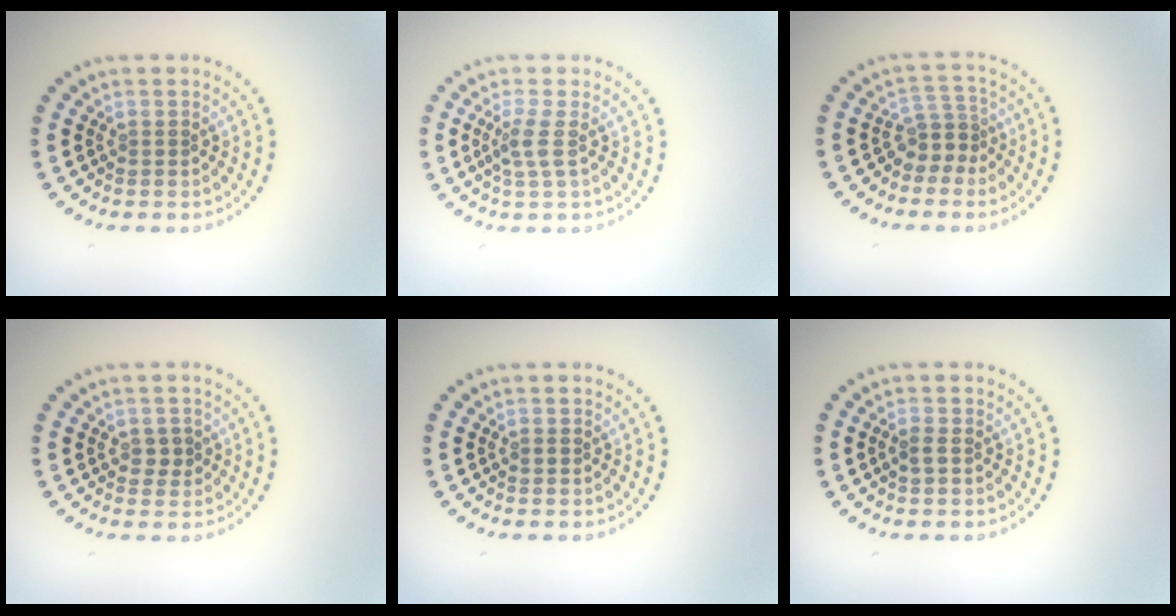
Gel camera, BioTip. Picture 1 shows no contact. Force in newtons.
{"total": 2.1, "press": 1.6, "slide": 1.3}
{"total": 2.6, "press": 1.9, "slide": 1.8}
{"total": 1.5, "press": 1.4, "slide": 0.4}
{"total": 0.8, "press": 0.7, "slide": 0.1}
{"total": 1.0, "press": 1.0, "slide": 0.2}